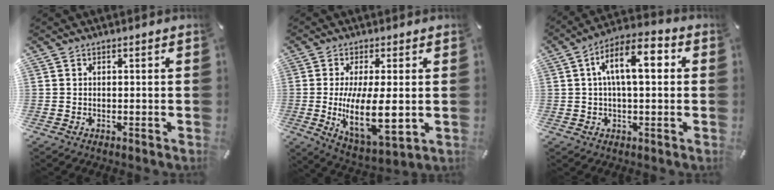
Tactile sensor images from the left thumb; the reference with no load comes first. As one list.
[{"total": 14.7, "force": [-0.2, 6.1, 13.4], "torque": [-0.253, -0.027, -0.003]}, {"total": 11.0, "force": [2.2, 4.6, 9.8], "torque": [-0.159, 0.007, 0.034]}]